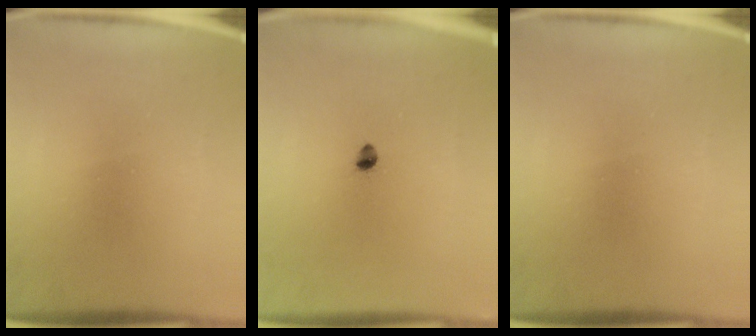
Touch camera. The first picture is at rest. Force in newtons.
{"total": 1.7}
{"total": 0.0}